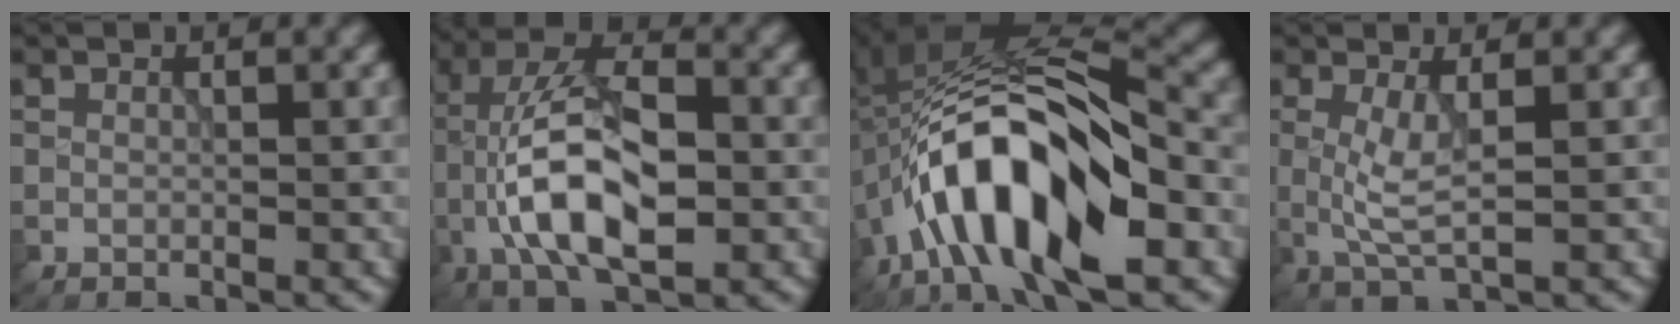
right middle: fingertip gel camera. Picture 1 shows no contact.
{"total": 10.9, "force": [-2.3, 4.9, 9.5], "torque": [-0.182, 0.018, -0.050]}
{"total": 13.3, "force": [-4.5, 5.4, 11.3], "torque": [-0.198, 0.020, -0.085]}
{"total": 3.0, "force": [0.3, 0.6, 2.9], "torque": [-0.065, -0.003, 0.008]}